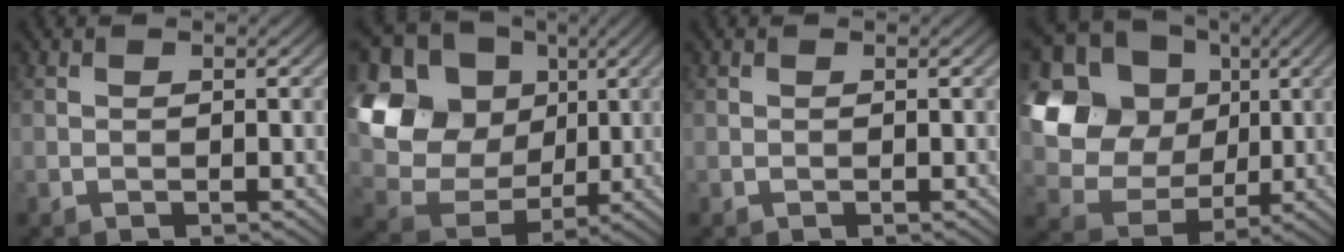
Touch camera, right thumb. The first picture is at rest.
{"total": 16.4, "force": [4.1, 13.3, 8.6], "torque": [-0.255, 0.039, 0.097]}
{"total": 0.0}
{"total": 17.8, "force": [4.6, 15.3, 7.9], "torque": [-0.254, 0.053, 0.088]}